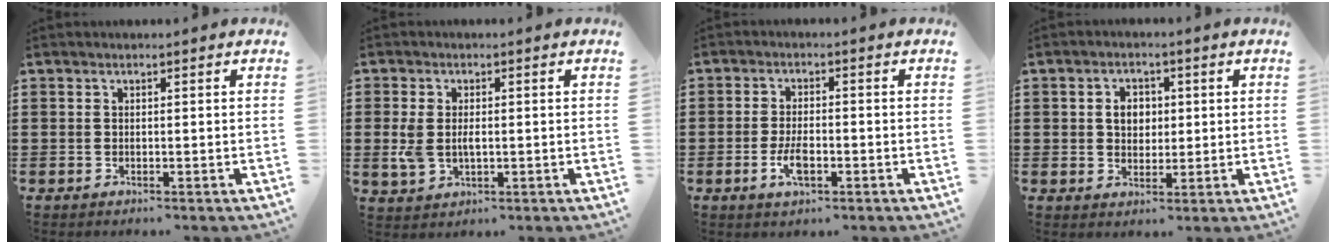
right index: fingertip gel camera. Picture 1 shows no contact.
{"total": 3.8, "force": [-0.1, 2.2, 3.1], "torque": [-0.075, 0.002, -0.007]}
{"total": 4.3, "force": [-1.5, 1.8, 3.6], "torque": [-0.083, -0.003, -0.032]}
{"total": 3.6, "force": [0.4, 2.8, 2.2], "torque": [-0.053, 0.011, 0.004]}